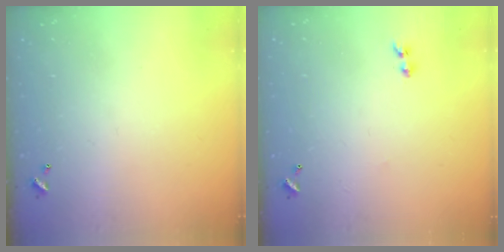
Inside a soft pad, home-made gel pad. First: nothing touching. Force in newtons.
{"total": 1.9, "press": 1.7, "slide": 0.9}